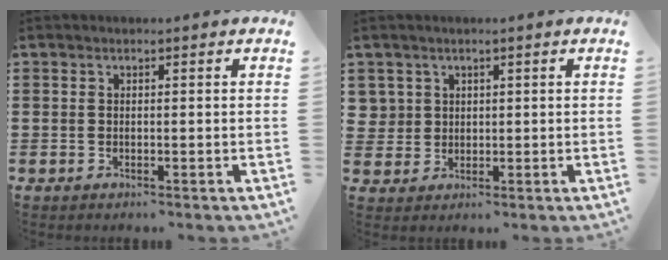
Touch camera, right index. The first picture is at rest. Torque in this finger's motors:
{"motor_torque": [-0.28, 0.23, 0.04, 0.02]}